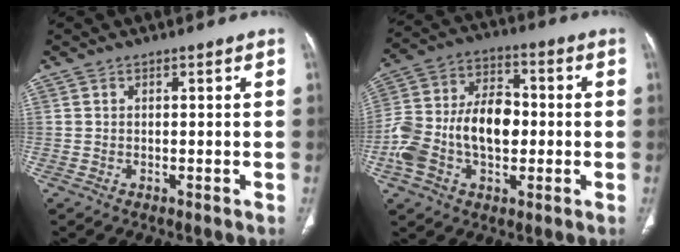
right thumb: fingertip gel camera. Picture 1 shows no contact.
{"total": 17.4, "force": [-2.3, 10.9, 13.4], "torque": [-0.253, 0.038, -0.042]}